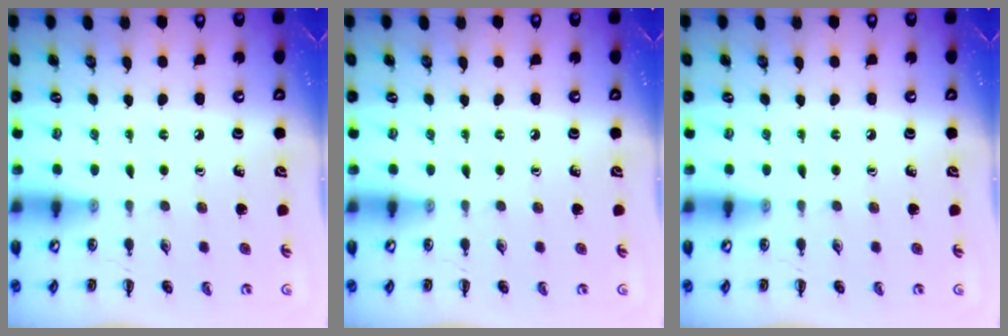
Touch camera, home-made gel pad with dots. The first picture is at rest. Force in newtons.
{"total": 0.0}
{"total": 0.0}